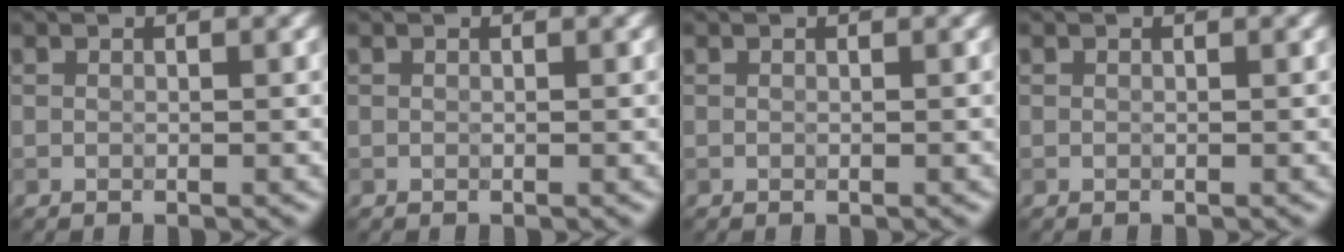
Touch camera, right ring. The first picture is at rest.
{"total": 0.0}
{"total": 0.0}
{"total": 0.0}